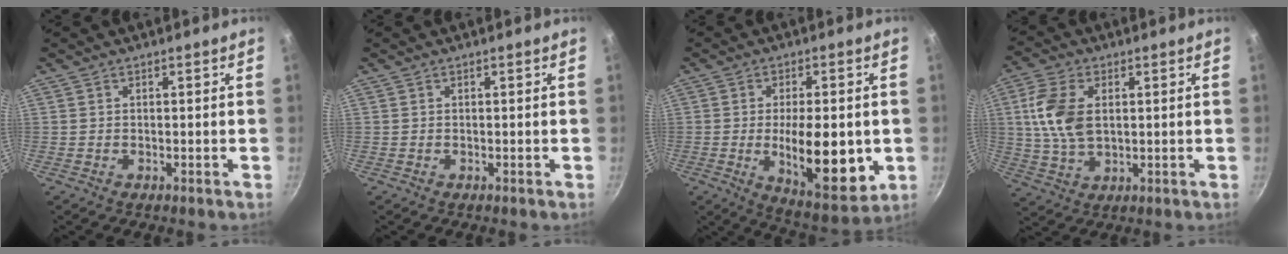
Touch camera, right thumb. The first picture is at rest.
{"total": 0.0}
{"total": 16.3, "force": [-2.1, 6.7, 14.7], "torque": [-0.197, -0.016, -0.024]}
{"total": 10.4, "force": [1.8, 6.2, 8.2], "torque": [-0.158, -0.001, 0.033]}